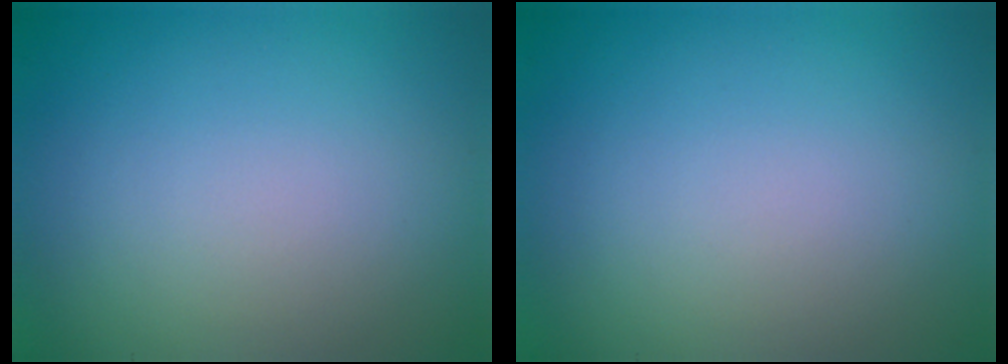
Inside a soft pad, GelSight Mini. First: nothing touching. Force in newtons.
{"total": 0.0}